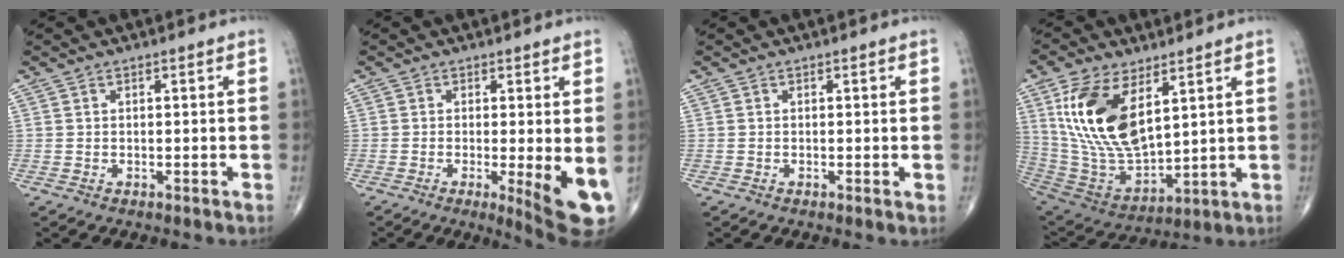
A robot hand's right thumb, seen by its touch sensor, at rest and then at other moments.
{"total": 8.9, "force": [-1.7, 1.9, 8.5], "torque": [-0.116, -0.020, -0.023]}
{"total": 0.6, "force": [0.0, 0.1, 0.5], "torque": [-0.012, -0.003, -0.003]}
{"total": 19.1, "force": [7.0, 9.5, 15.0], "torque": [-0.283, -0.033, 0.148]}